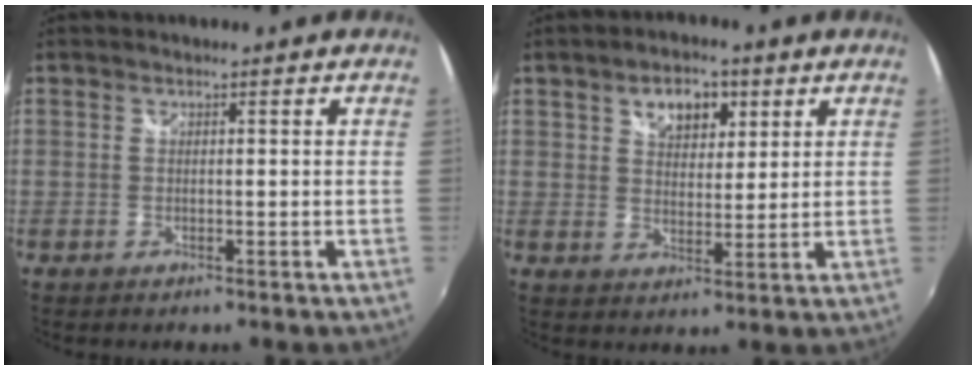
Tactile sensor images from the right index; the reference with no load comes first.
{"total": 7.2, "force": [3.6, 4.4, 4.4], "torque": [-0.068, 0.017, 0.059]}